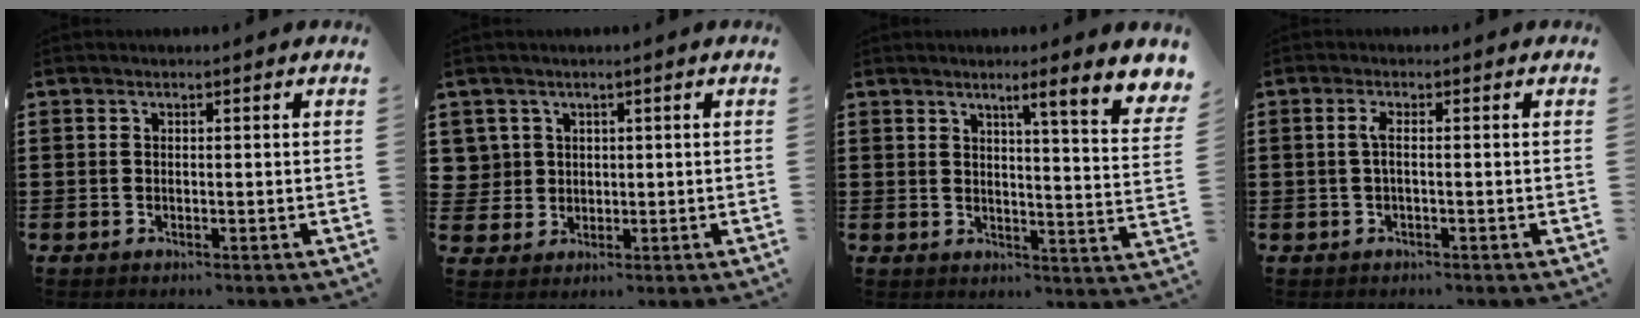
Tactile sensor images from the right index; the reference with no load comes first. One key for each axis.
{"total": 3.1, "fx": 0.9, "fy": 3.0, "fz": 0.0, "tx": -0.018, "ty": 0.011, "tz": 0.016}
{"total": 5.5, "fx": 3.3, "fy": -0.4, "fz": 4.4, "tx": -0.075, "ty": -0.030, "tz": 0.041}
{"total": 1.7, "fx": -0.2, "fy": 0.2, "fz": 1.7, "tx": -0.042, "ty": -0.003, "tz": -0.006}